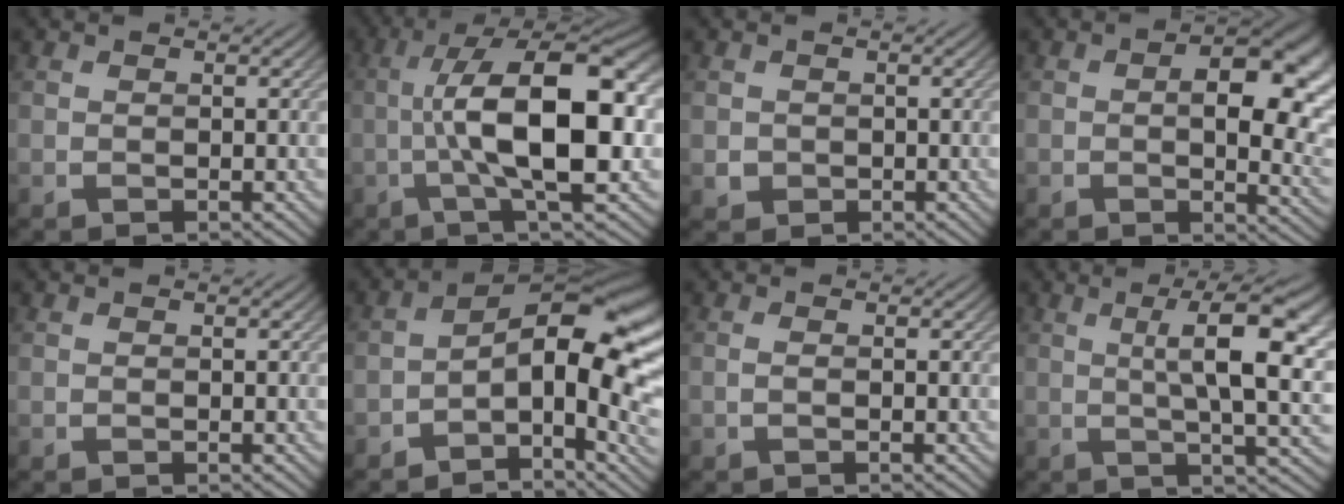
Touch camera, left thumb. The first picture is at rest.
{"total": 14.5, "force": [-0.6, 4.4, 13.7], "torque": [-0.227, 0.014, -0.016]}
{"total": 1.7, "force": [-0.2, 1.7, 0.3], "torque": [-0.005, -0.008, -0.004]}
{"total": 10.6, "force": [0.9, 5.0, 9.3], "torque": [-0.132, -0.012, 0.019]}
{"total": 0.0}
{"total": 13.2, "force": [-2.1, 5.7, 11.7], "torque": [-0.165, 0.007, -0.035]}
{"total": 0.8, "force": [-0.2, 0.1, 0.7], "torque": [-0.016, 0.000, -0.006]}
{"total": 10.2, "force": [2.0, 2.4, 9.7], "torque": [-0.138, 0.010, 0.032]}